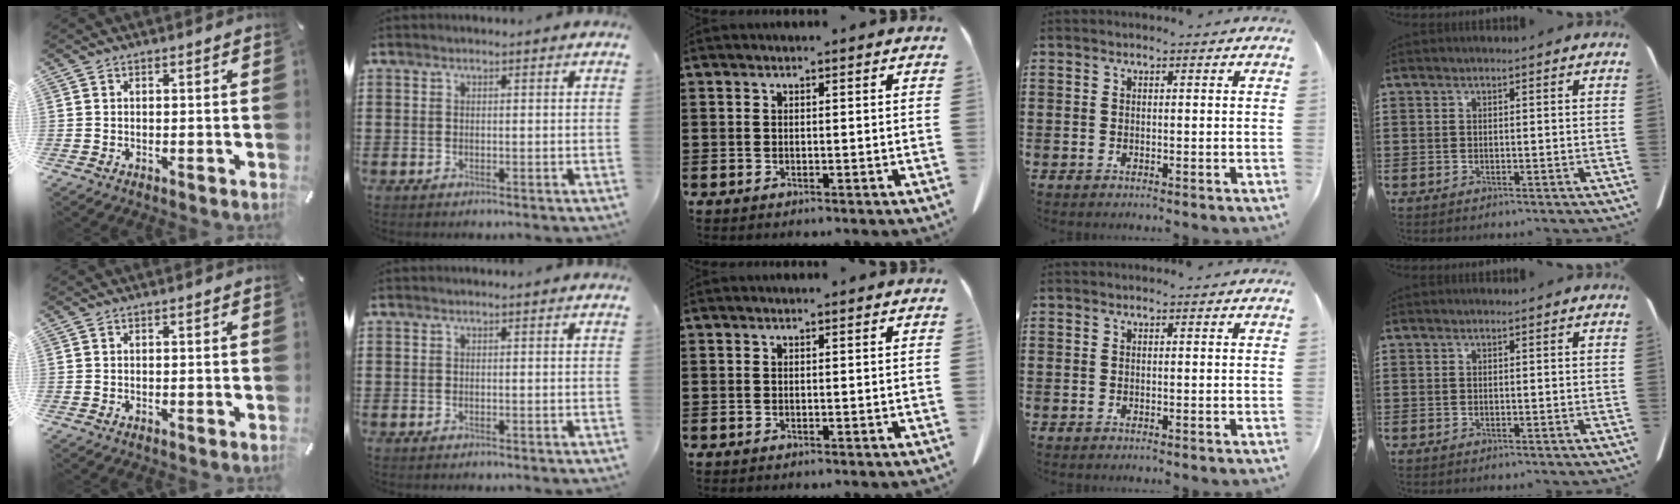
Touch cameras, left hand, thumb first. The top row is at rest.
{}